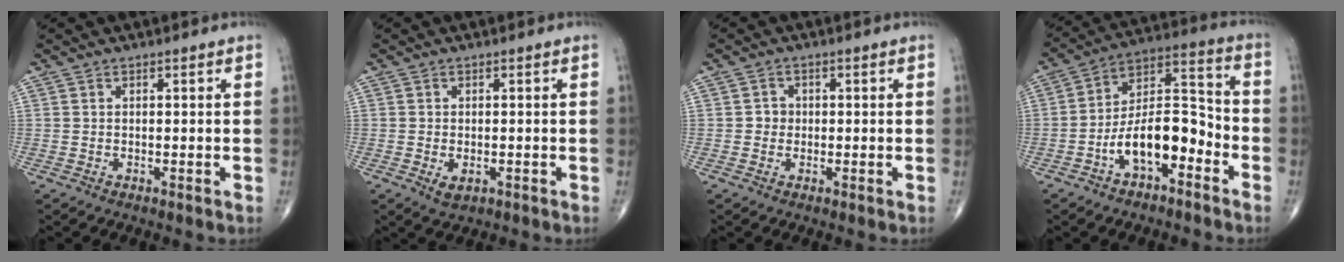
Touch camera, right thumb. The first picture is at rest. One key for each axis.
{"total": 2.6, "fx": -0.8, "fy": 1.5, "fz": 1.9, "tx": -0.031, "ty": -0.002, "tz": -0.008}
{"total": 1.9, "fx": -0.1, "fy": 1.8, "fz": 0.6, "tx": 0.004, "ty": 0.006, "tz": -0.006}
{"total": 13.5, "fx": -5.6, "fy": 6.6, "fz": 10.4, "tx": -0.159, "ty": 0.065, "tz": -0.101}